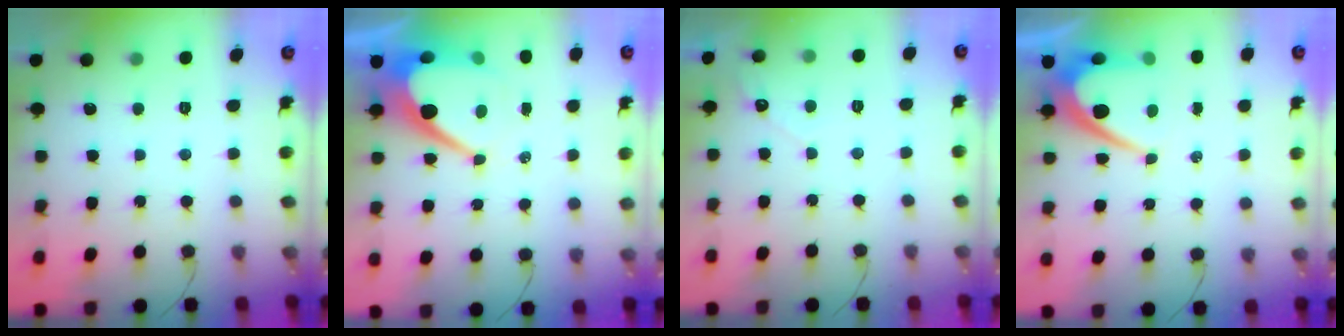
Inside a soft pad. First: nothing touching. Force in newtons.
{"total": 13.7, "press": 13.6, "slide": 1.2}
{"total": 2.7, "press": 2.7, "slide": 0.2}
{"total": 8.9, "press": 8.9, "slide": 0.6}